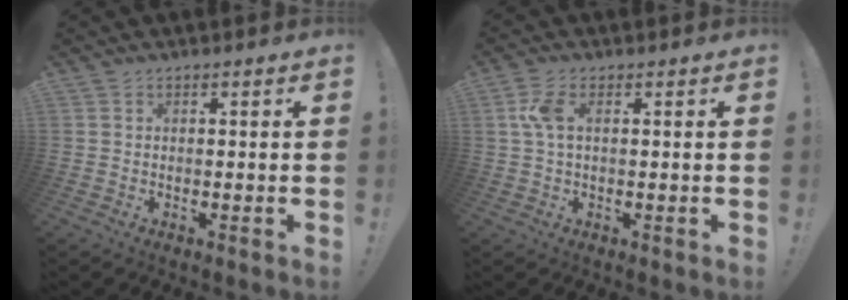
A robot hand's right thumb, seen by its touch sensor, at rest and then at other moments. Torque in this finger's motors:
{"motor_torque": [0.00, 0.00, 0.08, -0.04, 0.00]}